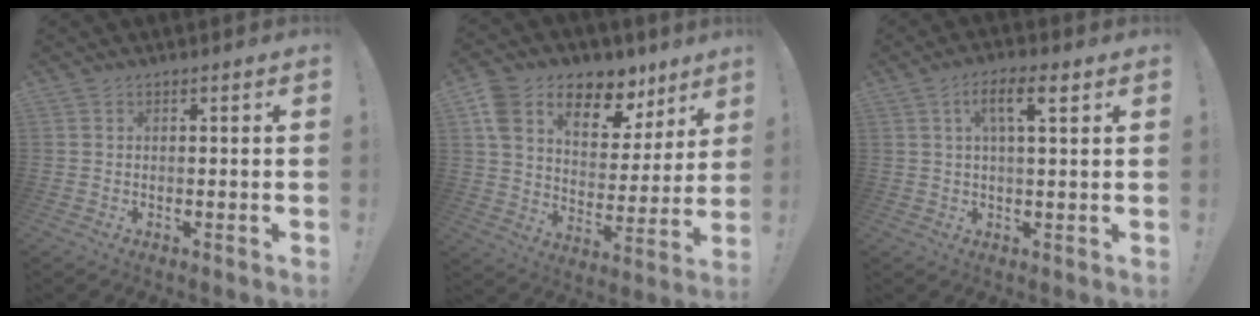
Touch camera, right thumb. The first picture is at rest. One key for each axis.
{"total": 14.7, "fx": 9.2, "fy": 8.6, "fz": 7.7, "tx": -0.127, "ty": -0.055, "tz": 0.164}
{"total": 6.7, "fx": 2.3, "fy": 1.9, "fz": 6.1, "tx": -0.104, "ty": 0.000, "tz": 0.033}